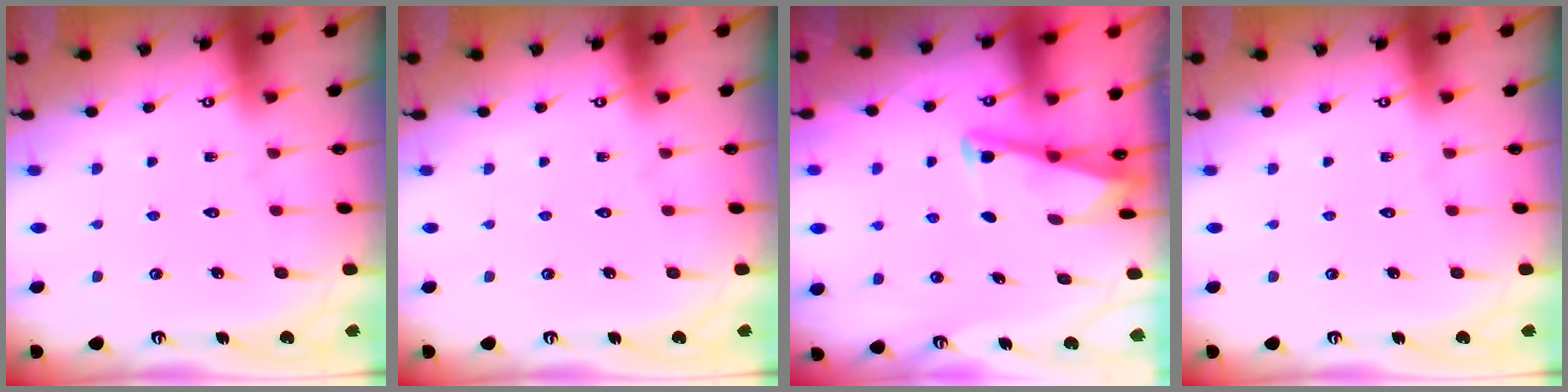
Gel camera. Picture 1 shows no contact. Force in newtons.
{"total": 0.0}
{"total": 2.9, "press": 2.9, "slide": 0.3}
{"total": 0.0}